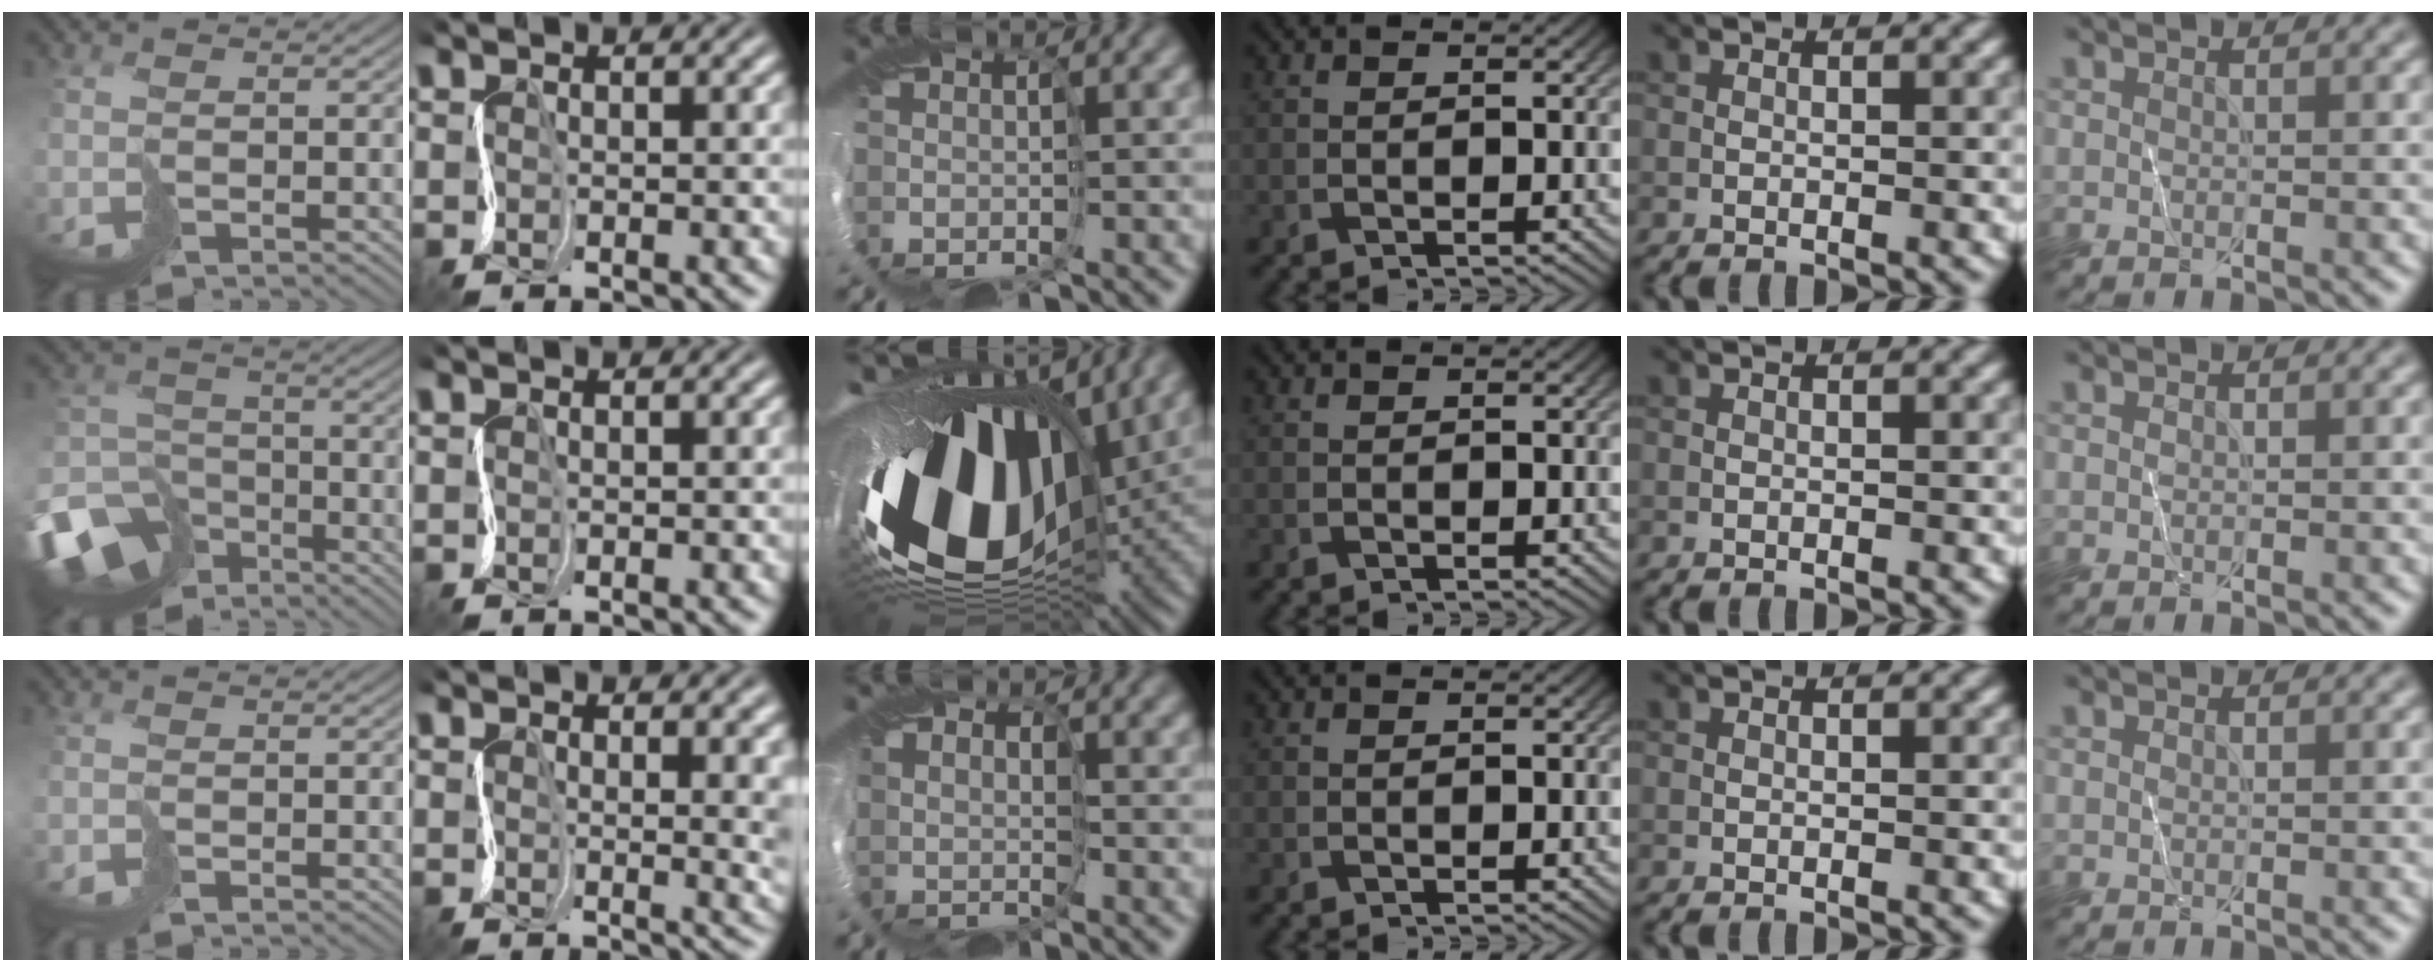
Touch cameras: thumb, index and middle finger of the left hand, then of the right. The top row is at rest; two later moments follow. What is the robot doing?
{"motion": "cut", "object": "bubble wrap"}